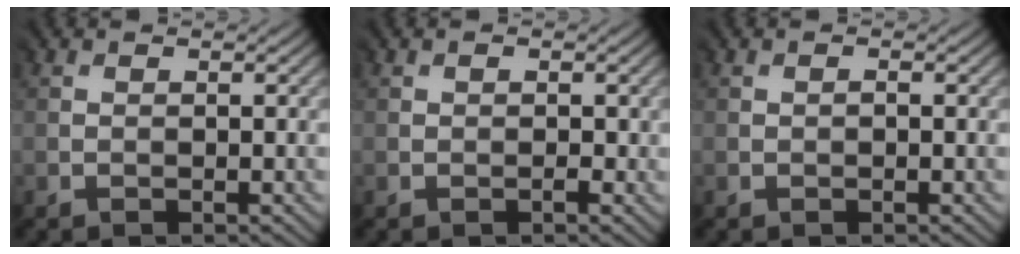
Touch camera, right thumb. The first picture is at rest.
{"total": 0.6, "force": [-0.2, 0.4, 0.4], "torque": [-0.008, 0.001, -0.002]}
{"total": 0.0}